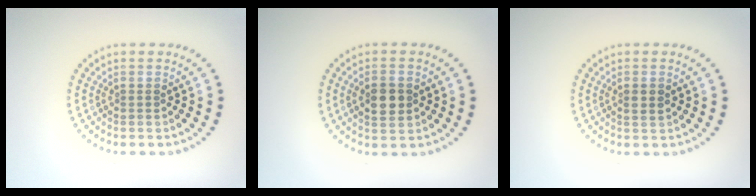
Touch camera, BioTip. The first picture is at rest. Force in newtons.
{"total": 2.8, "press": 2.8, "slide": 0.1}
{"total": 1.2, "press": 1.2, "slide": 0.3}